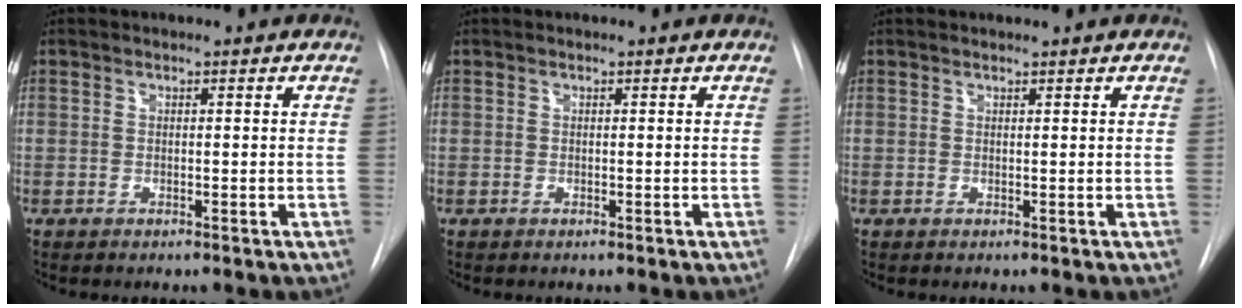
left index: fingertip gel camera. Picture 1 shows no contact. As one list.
[{"total": 0.0}, {"total": 0.6, "force": [0.6, -0.2, 0.0], "torque": [-0.002, 0.004, 0.014]}]